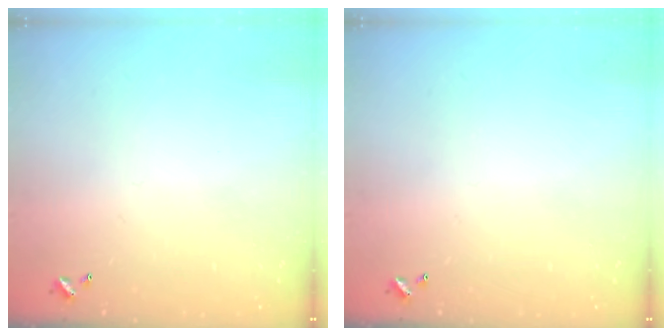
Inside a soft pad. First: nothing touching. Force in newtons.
{"total": 0.0}